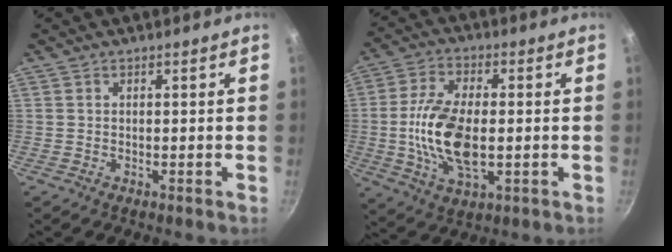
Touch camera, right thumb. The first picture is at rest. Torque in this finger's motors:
{"motor_torque": [2.13, 1.85, 1.75, -0.73, 0.16]}